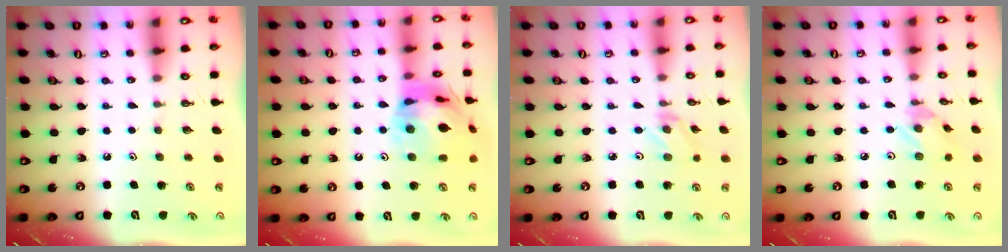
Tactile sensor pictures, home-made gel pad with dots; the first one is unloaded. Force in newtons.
{"total": 18.5, "press": 18.4, "slide": 2.1}
{"total": 2.1, "press": 2.0, "slide": 0.4}
{"total": 2.7, "press": 2.7, "slide": 0.1}